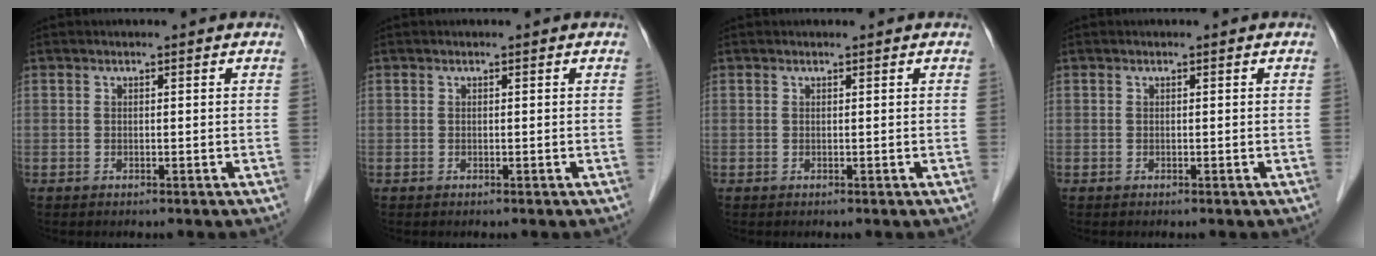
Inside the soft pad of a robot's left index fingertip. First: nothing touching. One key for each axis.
{"total": 0.0}
{"total": 0.0}
{"total": 0.0}